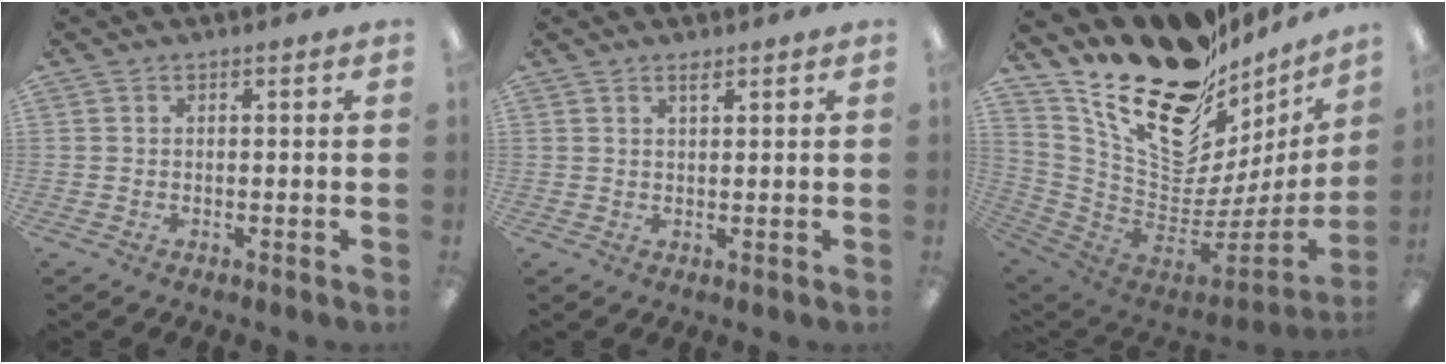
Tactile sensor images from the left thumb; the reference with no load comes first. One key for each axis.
{"total": 1.5, "fx": 1.3, "fy": 0.3, "fz": 0.7, "tx": -0.017, "ty": 0.000, "tz": 0.024}
{"total": 25.7, "fx": 18.5, "fy": 11.4, "fz": 13.6, "tx": -0.216, "ty": -0.141, "tz": 0.343}